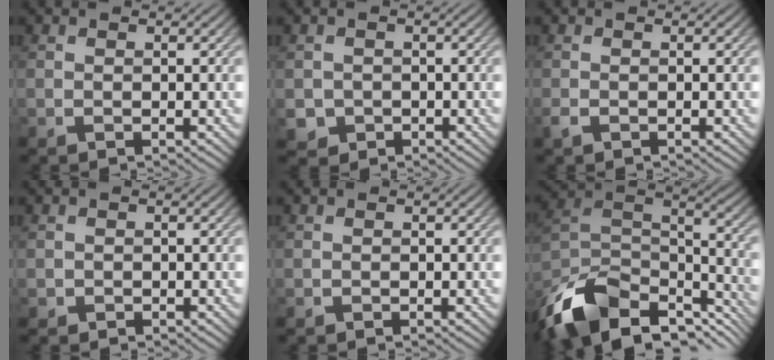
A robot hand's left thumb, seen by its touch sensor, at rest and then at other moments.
{"total": 2.3, "force": [-0.8, 2.2, 0.3], "torque": [-0.011, -0.011, -0.016]}
{"total": 1.0, "force": [-0.7, 0.4, 0.6], "torque": [-0.018, -0.005, -0.013]}
{"total": 0.7, "force": [-0.2, 0.6, 0.0], "torque": [0.000, -0.007, -0.005]}
{"total": 0.0}
{"total": 15.5, "force": [-10.4, 8.0, 8.3], "torque": [-0.213, -0.020, -0.173]}